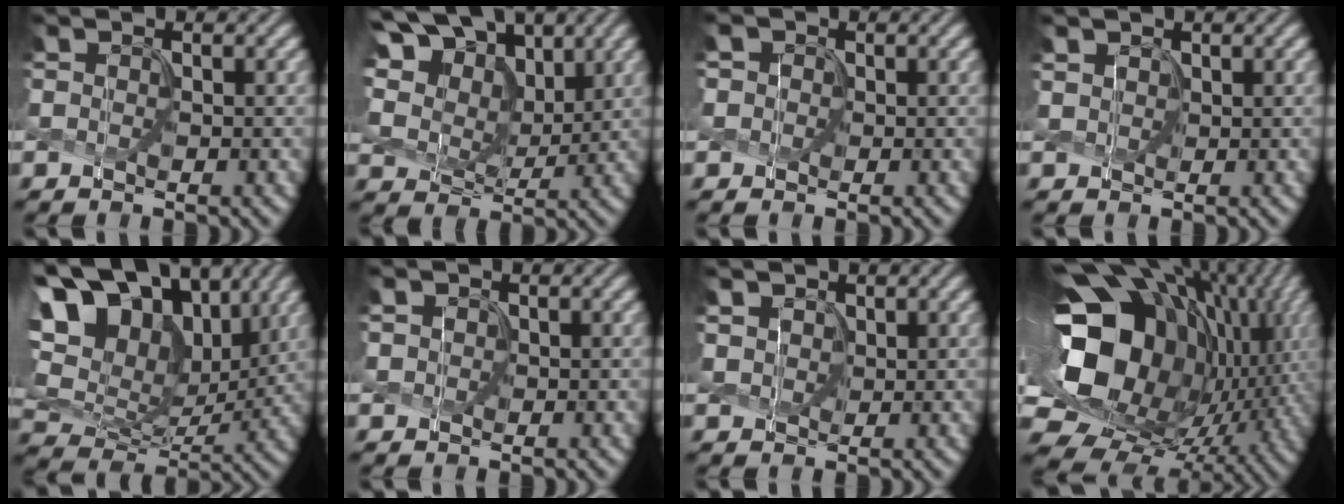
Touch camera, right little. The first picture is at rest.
{"total": 13.6, "force": [7.0, 9.2, 7.1], "torque": [-0.173, 0.034, 0.125]}
{"total": 1.3, "force": [0.5, 1.2, 0.1], "torque": [-0.004, 0.007, -0.001]}
{"total": 1.0, "force": [0.9, 0.4, -0.1], "torque": [0.002, 0.002, 0.023]}
{"total": 17.0, "force": [9.9, 9.8, 9.6], "torque": [-0.216, 0.050, 0.152]}
{"total": 0.8, "force": [0.6, 0.5, -0.1], "torque": [0.002, 0.001, 0.017]}
{"total": 1.6, "force": [1.4, 0.9, 0.2], "torque": [-0.012, -0.001, 0.032]}
{"total": 18.7, "force": [2.3, 13.8, 12.4], "torque": [-0.252, -0.016, 0.068]}